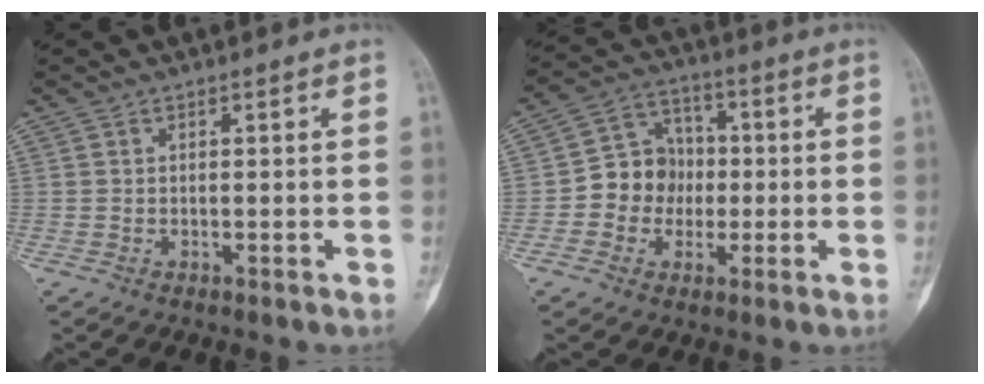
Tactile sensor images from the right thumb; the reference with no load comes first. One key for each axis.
{"total": 9.7, "fx": -1.2, "fy": 8.7, "fz": 4.1, "tx": -0.026, "ty": 0.030, "tz": -0.033}